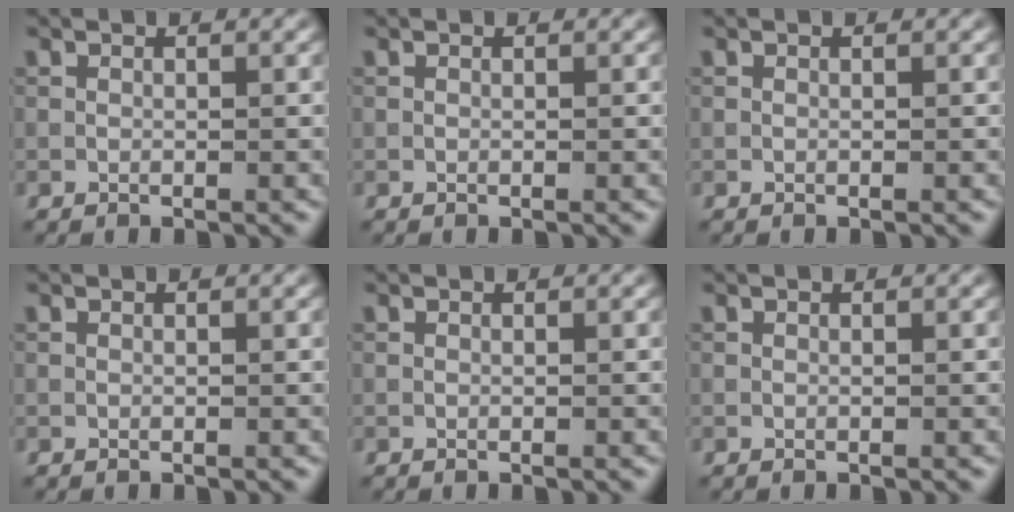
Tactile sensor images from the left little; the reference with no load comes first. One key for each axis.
{"total": 0.0}
{"total": 0.0}
{"total": 0.0}
{"total": 0.0}
{"total": 0.0}